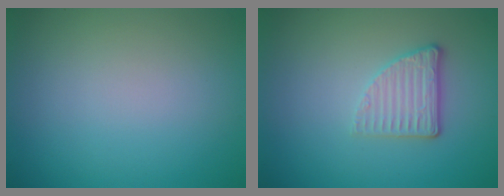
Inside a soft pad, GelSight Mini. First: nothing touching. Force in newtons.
{"total": 2.7, "press": 2.3, "slide": 1.4}